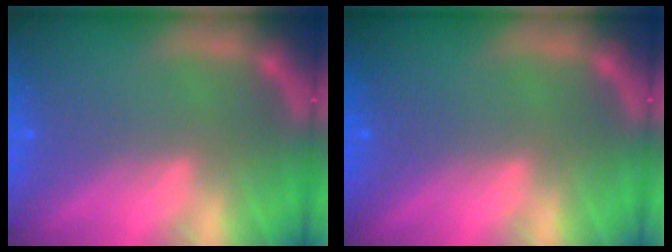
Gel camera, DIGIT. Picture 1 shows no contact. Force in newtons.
{"total": 0.0}